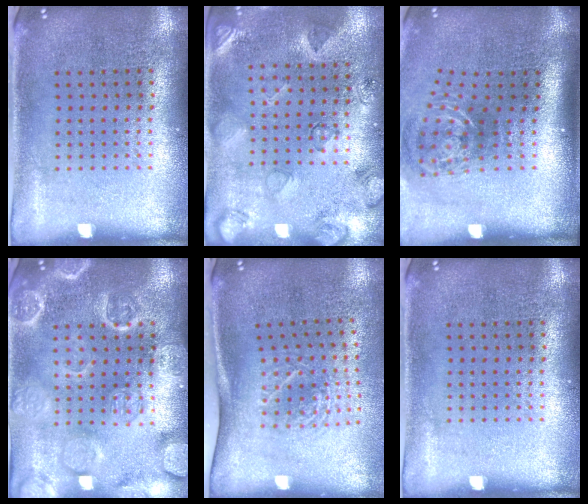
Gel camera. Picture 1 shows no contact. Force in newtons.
{"total": 2.6, "press": 1.9, "slide": 1.7}
{"total": 1.9, "press": 1.2, "slide": 1.5}
{"total": 3.5, "press": 3.5, "slide": 0.4}
{"total": 1.9, "press": 1.3, "slide": 1.4}
{"total": 0.0}